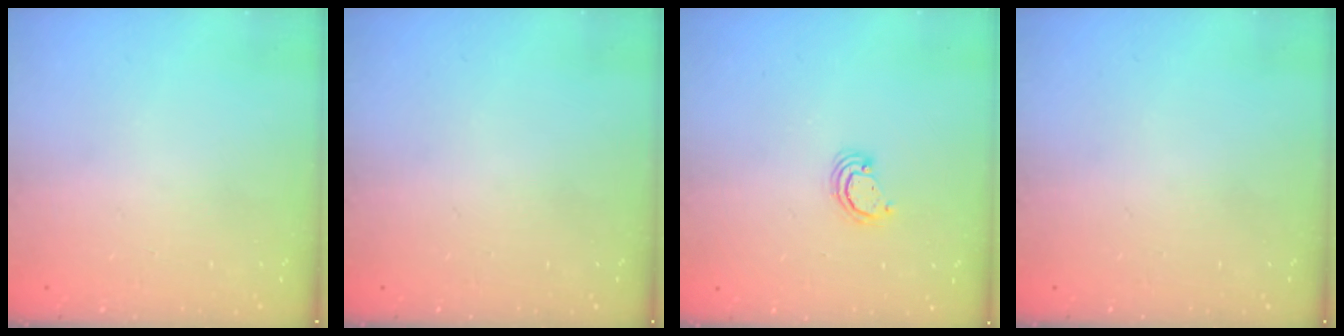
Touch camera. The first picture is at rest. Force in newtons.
{"total": 0.0}
{"total": 2.3, "press": 2.3, "slide": 0.3}
{"total": 0.0}